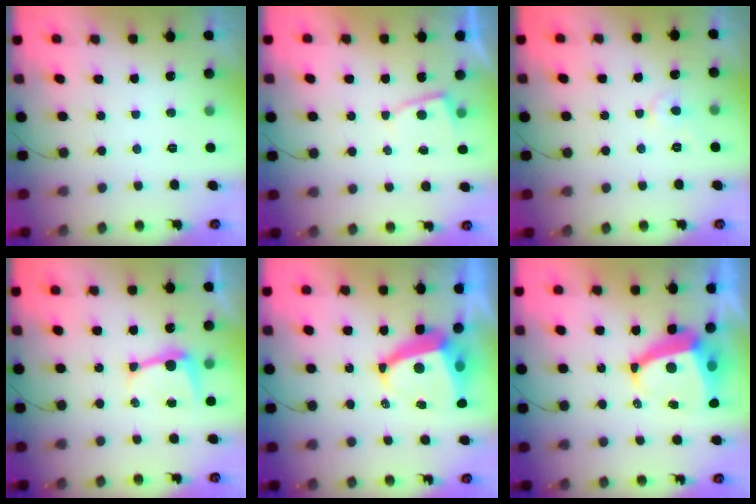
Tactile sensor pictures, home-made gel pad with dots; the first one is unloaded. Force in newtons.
{"total": 3.2, "press": 3.2, "slide": 0.5}
{"total": 3.8, "press": 3.7, "slide": 0.3}
{"total": 6.4, "press": 6.4, "slide": 0.7}
{"total": 9.6, "press": 9.5, "slide": 1.1}
{"total": 10.2, "press": 10.1, "slide": 1.4}